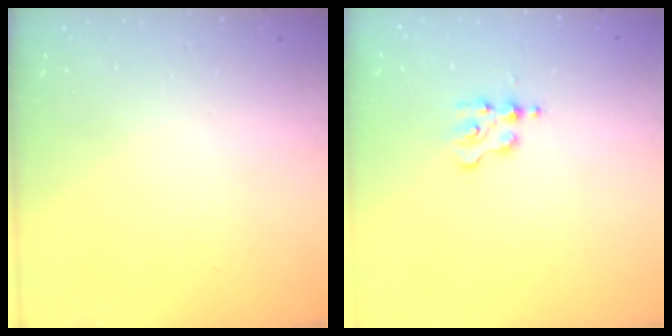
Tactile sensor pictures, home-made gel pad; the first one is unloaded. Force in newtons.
{"total": 2.4, "press": 2.4, "slide": 0.2}